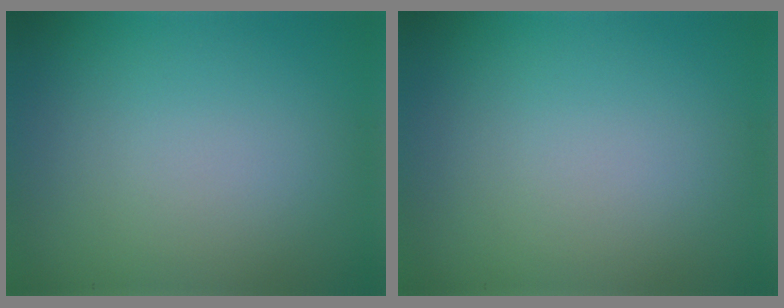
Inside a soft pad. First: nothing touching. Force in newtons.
{"total": 0.0}